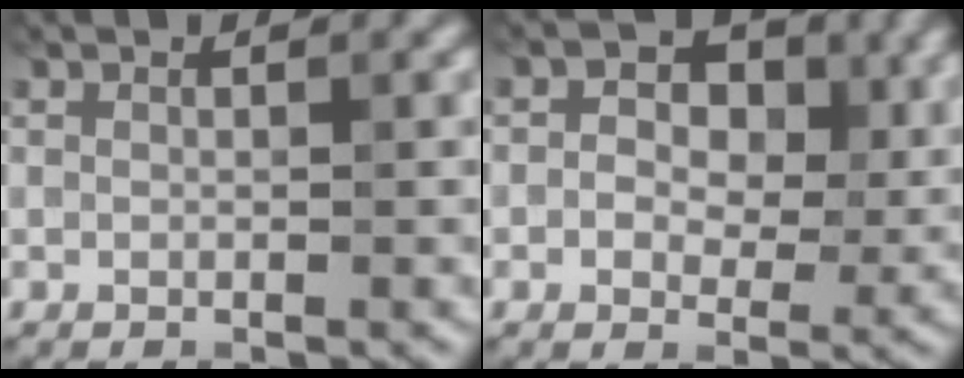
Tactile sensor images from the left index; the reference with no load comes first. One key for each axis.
{"total": 6.0, "fx": 1.6, "fy": 4.0, "fz": 4.2, "tx": -0.049, "ty": -0.003, "tz": 0.012}